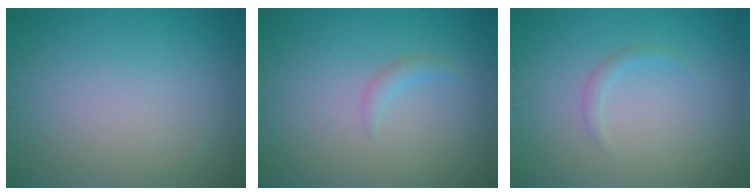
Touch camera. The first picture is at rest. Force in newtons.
{"total": 1.0, "press": 1.0, "slide": 0.0}
{"total": 0.9, "press": 0.9, "slide": 0.0}